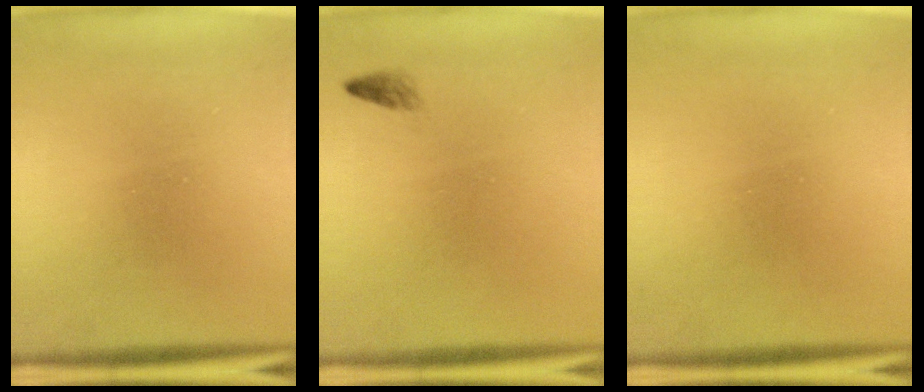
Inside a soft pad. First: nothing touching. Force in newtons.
{"total": 0.8}
{"total": 0.5}